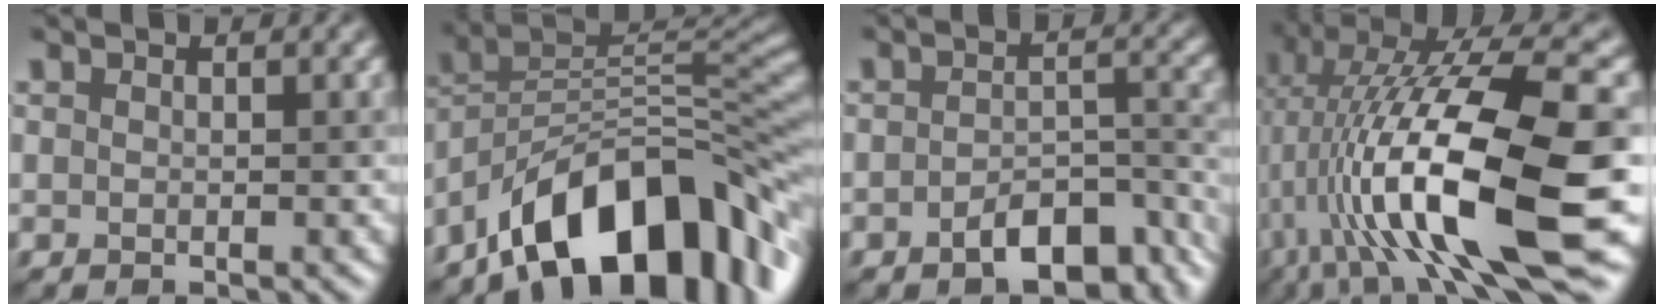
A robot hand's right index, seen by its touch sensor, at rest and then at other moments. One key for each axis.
{"total": 12.8, "fx": -7.5, "fy": 5.9, "fz": 8.5, "tx": -0.121, "ty": 0.032, "tz": -0.135}
{"total": 6.5, "fx": -4.1, "fy": 2.7, "fz": 4.3, "tx": -0.057, "ty": 0.011, "tz": -0.060}
{"total": 15.2, "fx": -1.8, "fy": 4.1, "fz": 14.6, "tx": -0.240, "ty": 0.022, "tz": -0.021}